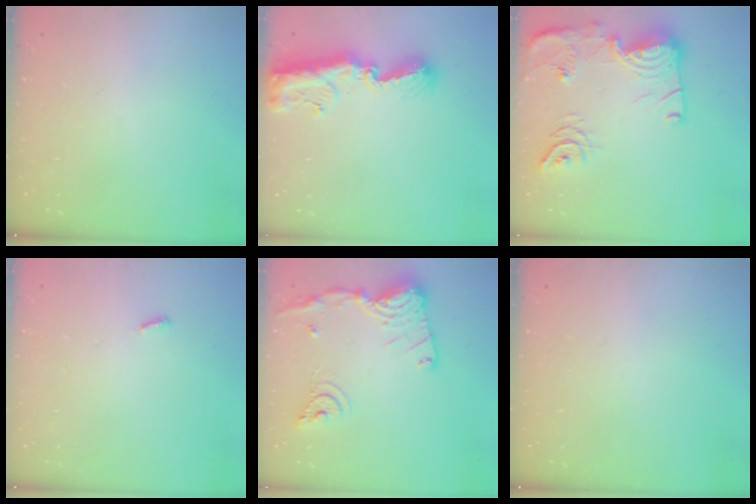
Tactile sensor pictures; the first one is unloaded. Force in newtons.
{"total": 9.7, "press": 9.6, "slide": 0.9}
{"total": 18.6, "press": 18.6, "slide": 1.1}
{"total": 2.9, "press": 2.9, "slide": 0.2}
{"total": 17.9, "press": 17.8, "slide": 1.6}
{"total": 0.0}